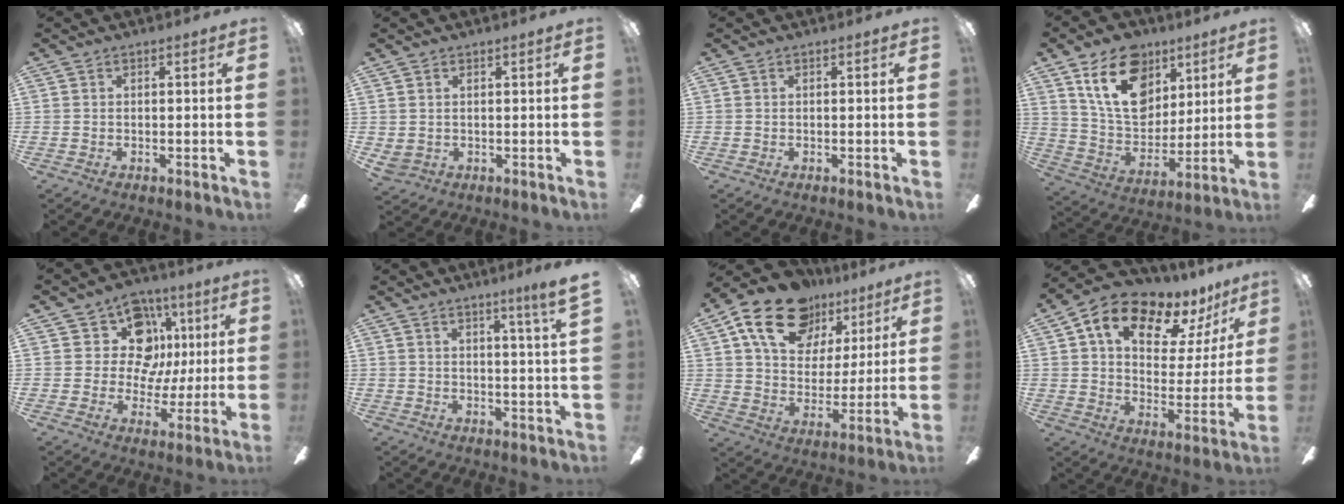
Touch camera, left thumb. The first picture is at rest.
{"total": 2.5, "force": [1.5, 2.0, 0.3], "torque": [-0.009, -0.003, 0.029]}
{"total": 0.0}
{"total": 20.2, "force": [10.3, 13.7, 10.8], "torque": [-0.166, -0.032, 0.187]}
{"total": 15.0, "force": [4.9, 12.0, 7.5], "torque": [-0.112, -0.002, 0.096]}
{"total": 4.9, "force": [3.7, -1.0, 3.0], "torque": [-0.050, -0.027, 0.059]}
{"total": 18.9, "force": [11.9, 11.8, 8.7], "torque": [-0.155, -0.059, 0.219]}
{"total": 14.3, "force": [9.8, 7.1, 7.6], "torque": [-0.136, -0.060, 0.171]}